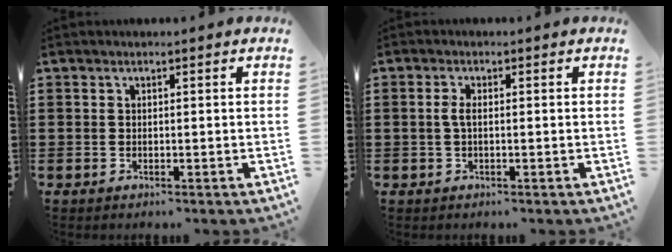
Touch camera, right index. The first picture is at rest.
{"total": 2.0, "force": [-0.2, 0.7, 1.9], "torque": [-0.050, -0.005, -0.010]}